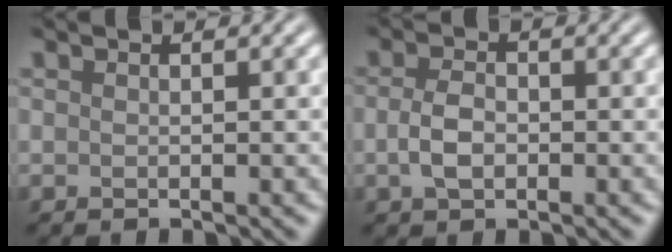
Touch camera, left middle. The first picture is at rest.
{"total": 2.6, "force": [-0.5, 1.6, 2.0], "torque": [-0.047, 0.003, -0.011]}